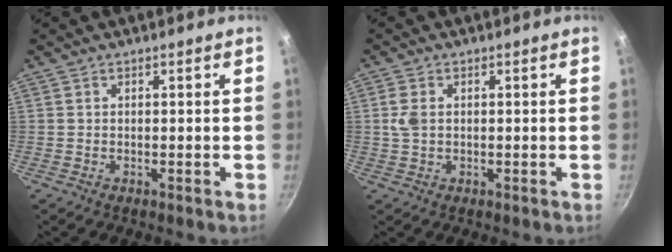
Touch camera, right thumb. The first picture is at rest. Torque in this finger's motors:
{"motor_torque": [0.37, 0.29, 0.59, 0.14, 0.07]}